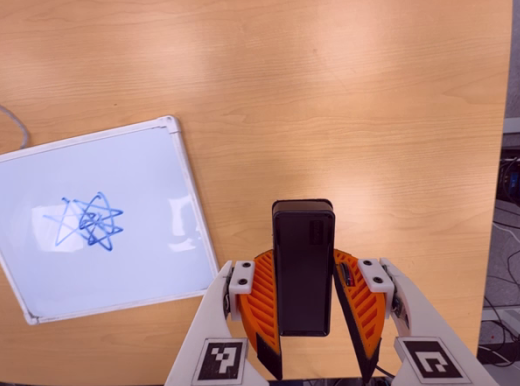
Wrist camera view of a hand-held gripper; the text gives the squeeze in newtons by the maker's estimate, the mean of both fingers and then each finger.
{"total": 5.4, "left": 5.0, "right": 5.8}